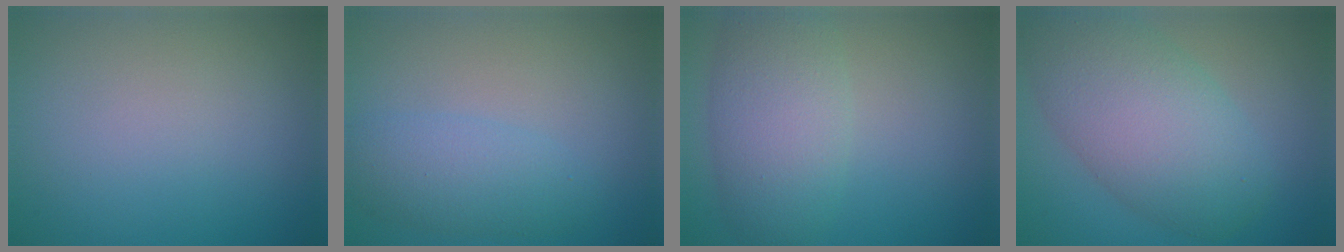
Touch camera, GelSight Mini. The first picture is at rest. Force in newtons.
{"total": 2.2, "press": 2.2, "slide": 0.1}
{"total": 5.7, "press": 5.6, "slide": 0.6}
{"total": 8.2, "press": 8.2, "slide": 0.3}